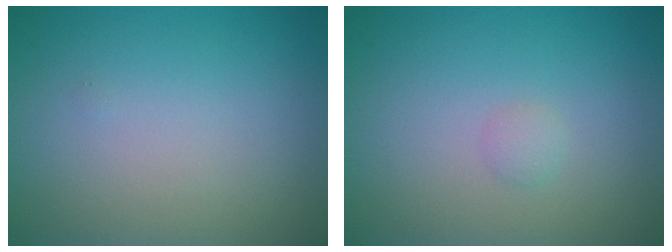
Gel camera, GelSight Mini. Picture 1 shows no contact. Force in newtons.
{"total": 0.7, "press": 0.7, "slide": 0.0}